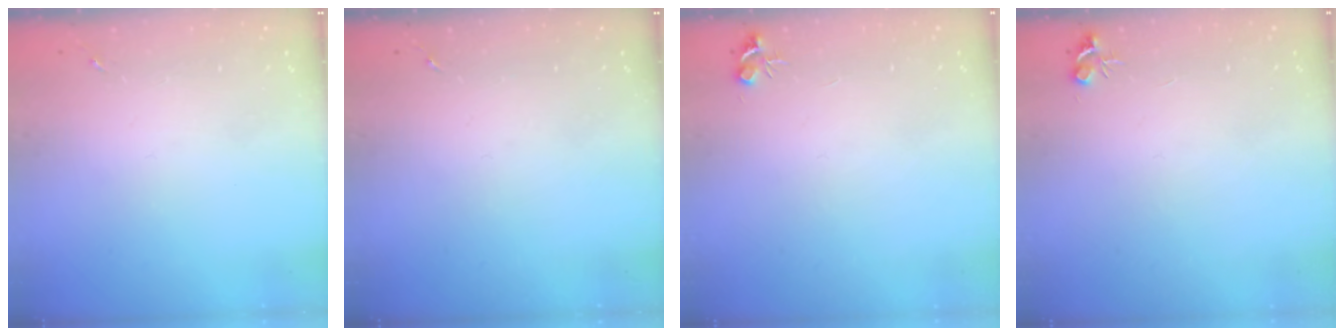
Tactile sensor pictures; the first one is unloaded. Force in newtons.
{"total": 0.0}
{"total": 4.7, "press": 4.7, "slide": 0.6}
{"total": 4.7, "press": 4.7, "slide": 0.6}